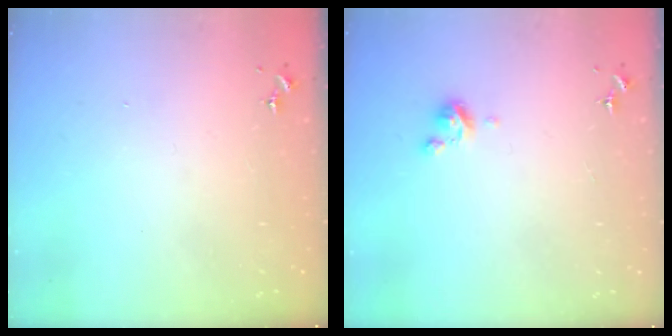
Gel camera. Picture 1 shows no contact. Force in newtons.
{"total": 4.3, "press": 4.3, "slide": 0.3}